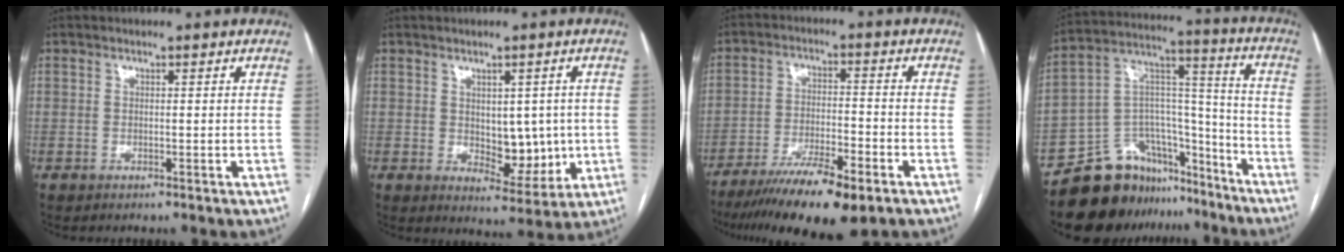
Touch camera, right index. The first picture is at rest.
{"total": 7.0, "force": [0.0, 4.0, 5.7], "torque": [-0.067, -0.001, 0.017]}
{"total": 13.5, "force": [-9.5, 2.0, 9.4], "torque": [-0.162, -0.028, -0.157]}
{"total": 17.4, "force": [-14.3, 9.1, 4.3], "torque": [-0.059, 0.081, -0.229]}